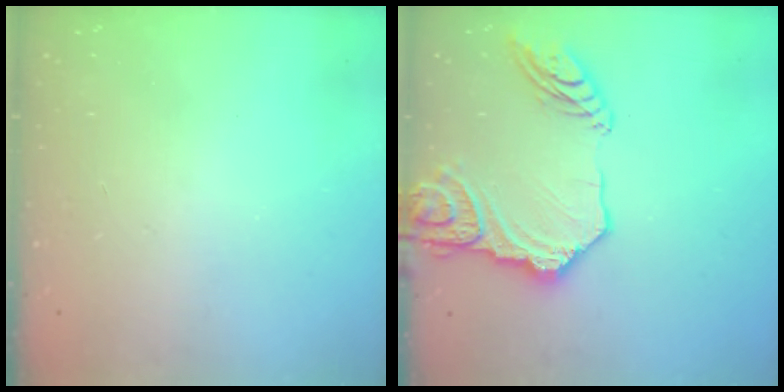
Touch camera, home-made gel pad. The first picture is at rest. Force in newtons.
{"total": 17.7, "press": 17.6, "slide": 2.1}